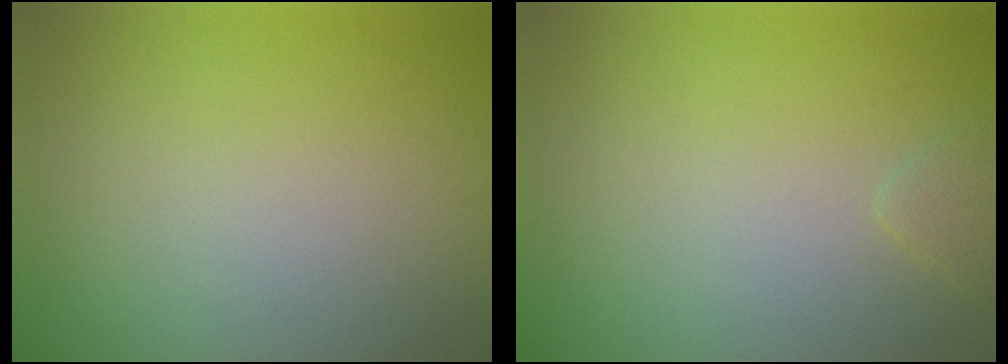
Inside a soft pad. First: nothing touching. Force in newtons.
{"total": 1.0, "press": 1.0, "slide": 0.1}